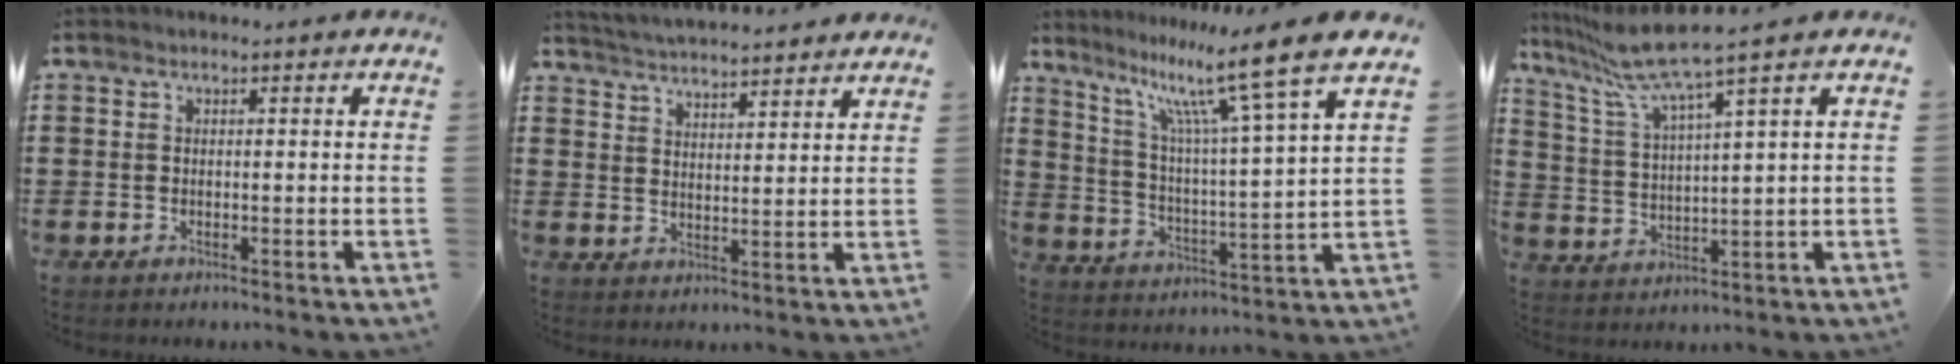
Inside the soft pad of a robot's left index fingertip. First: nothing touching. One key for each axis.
{"total": 4.0, "fx": 4.0, "fy": -0.3, "fz": -0.2, "tx": -0.013, "ty": -0.021, "tz": 0.071}
{"total": 12.2, "fx": 9.2, "fy": -0.2, "fz": 7.9, "tx": -0.161, "ty": -0.062, "tz": 0.140}
{"total": 7.4, "fx": 5.7, "fy": -0.4, "fz": 4.6, "tx": -0.111, "ty": -0.023, "tz": 0.098}